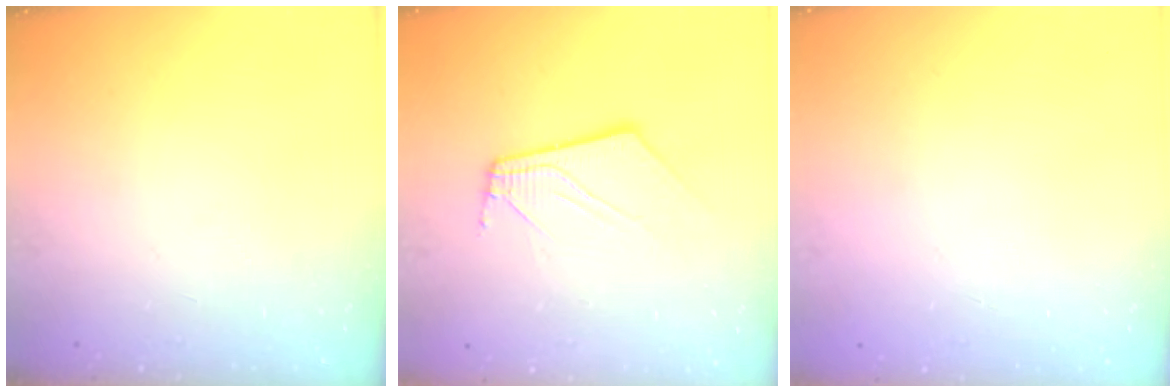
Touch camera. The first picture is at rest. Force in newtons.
{"total": 10.2, "press": 10.1, "slide": 1.2}
{"total": 0.0}